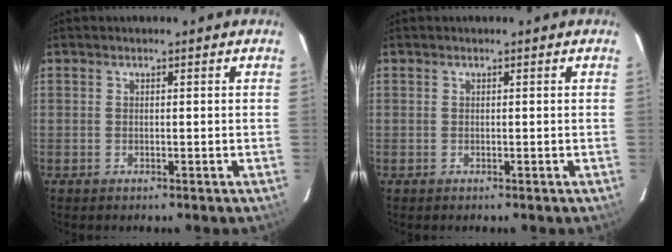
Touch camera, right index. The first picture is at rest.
{"total": 0.0}